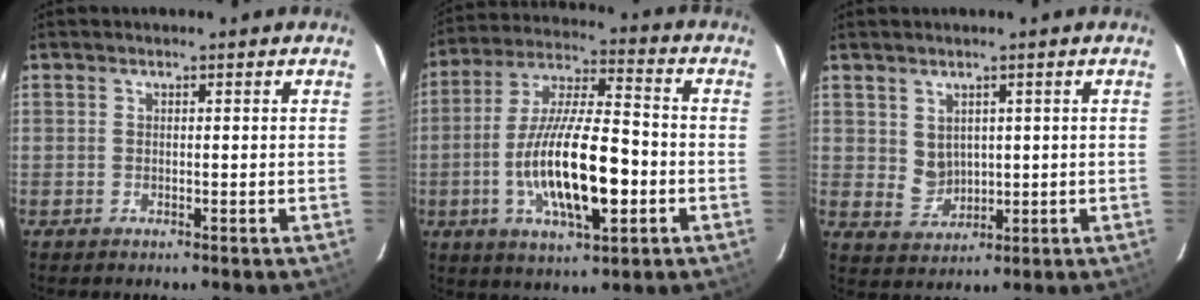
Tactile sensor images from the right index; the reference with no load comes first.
{"total": 18.1, "force": [-4.5, 5.3, 16.8], "torque": [-0.322, -0.005, -0.078]}
{"total": 4.1, "force": [1.5, 3.4, 1.8], "torque": [-0.031, 0.001, 0.043]}